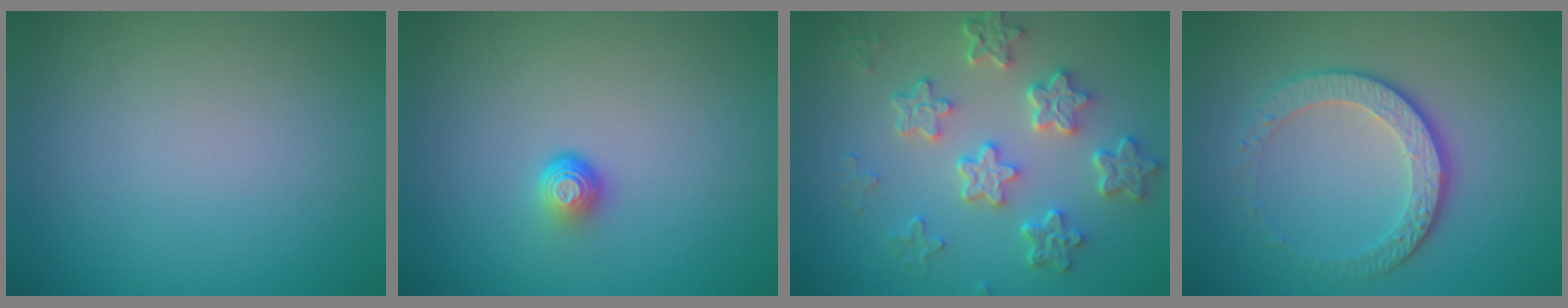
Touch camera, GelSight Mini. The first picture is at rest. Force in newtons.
{"total": 1.7, "press": 1.0, "slide": 1.4}
{"total": 5.6, "press": 4.3, "slide": 3.6}
{"total": 4.2, "press": 3.1, "slide": 2.8}